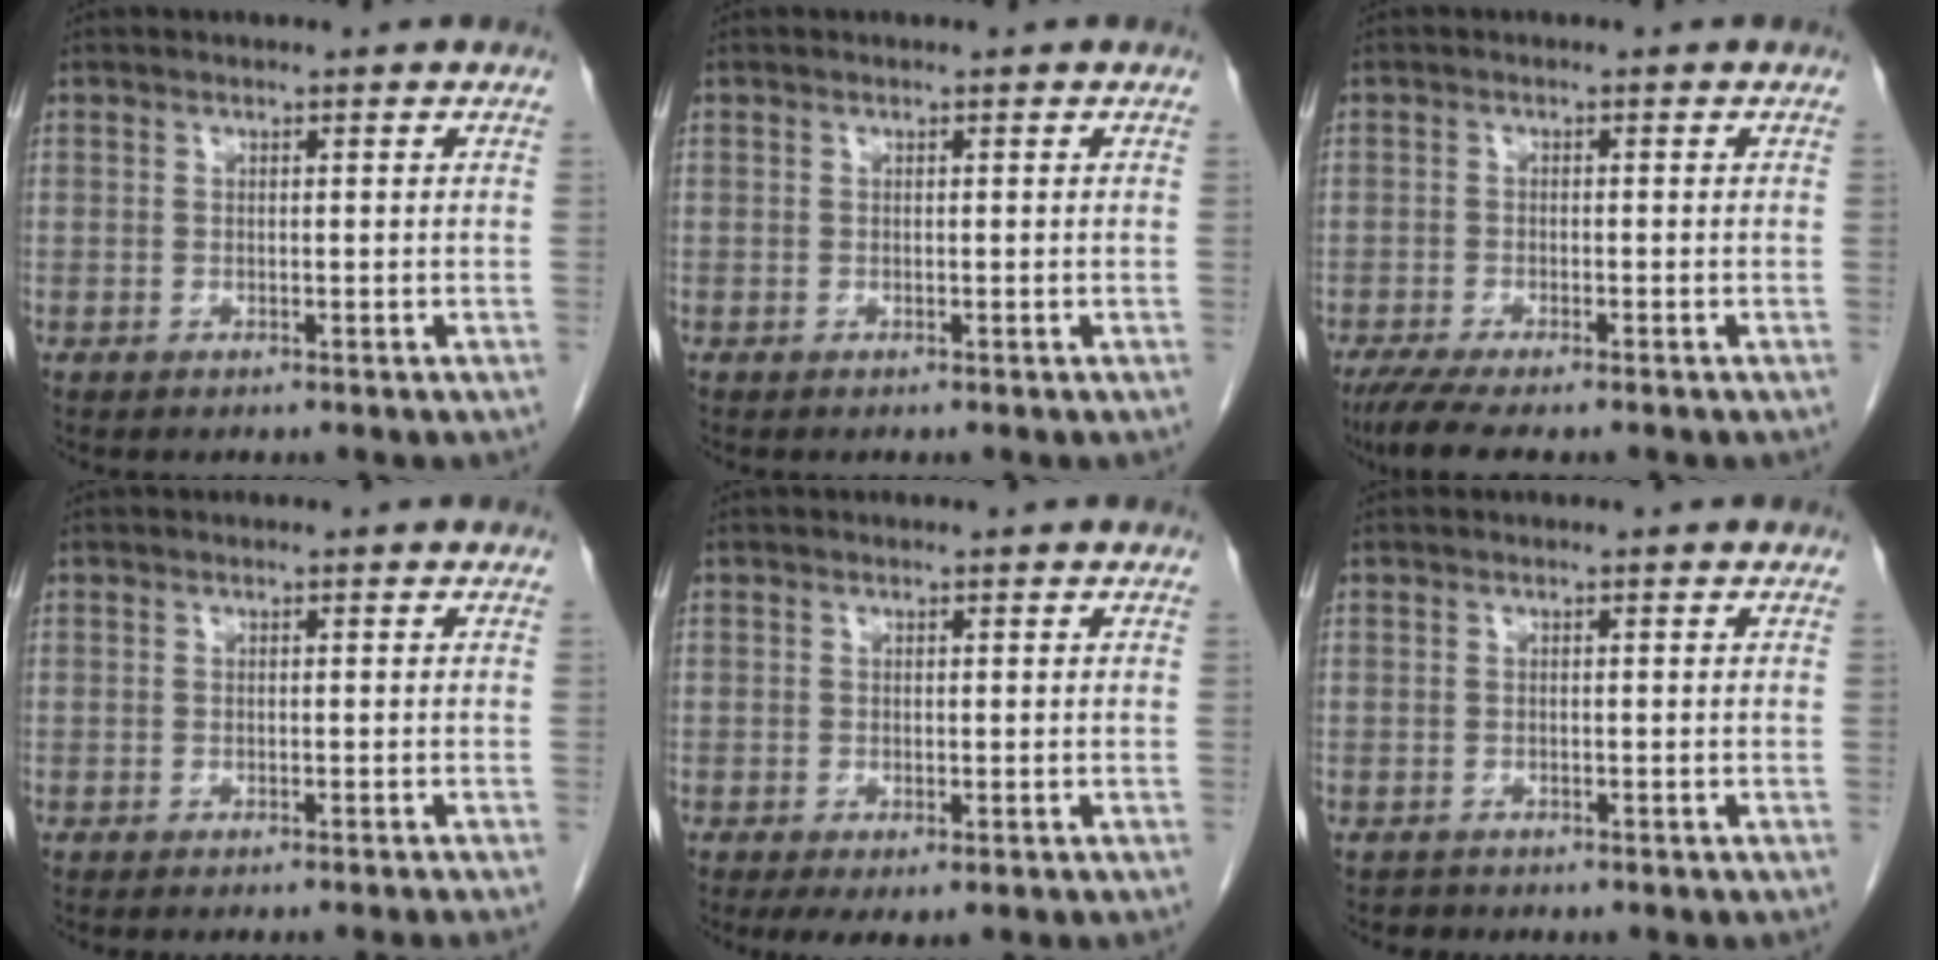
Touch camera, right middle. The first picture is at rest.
{"total": 0.0}
{"total": 6.0, "force": [-4.7, 0.6, 3.6], "torque": [-0.062, -0.015, -0.076]}
{"total": 3.7, "force": [-3.3, -0.7, 1.5], "torque": [-0.013, 0.001, -0.040]}
{"total": 3.0, "force": [-1.7, 1.1, 2.1], "torque": [-0.036, -0.009, -0.020]}
{"total": 0.7, "force": [-0.6, 0.3, -0.2], "torque": [-0.007, -0.001, -0.014]}